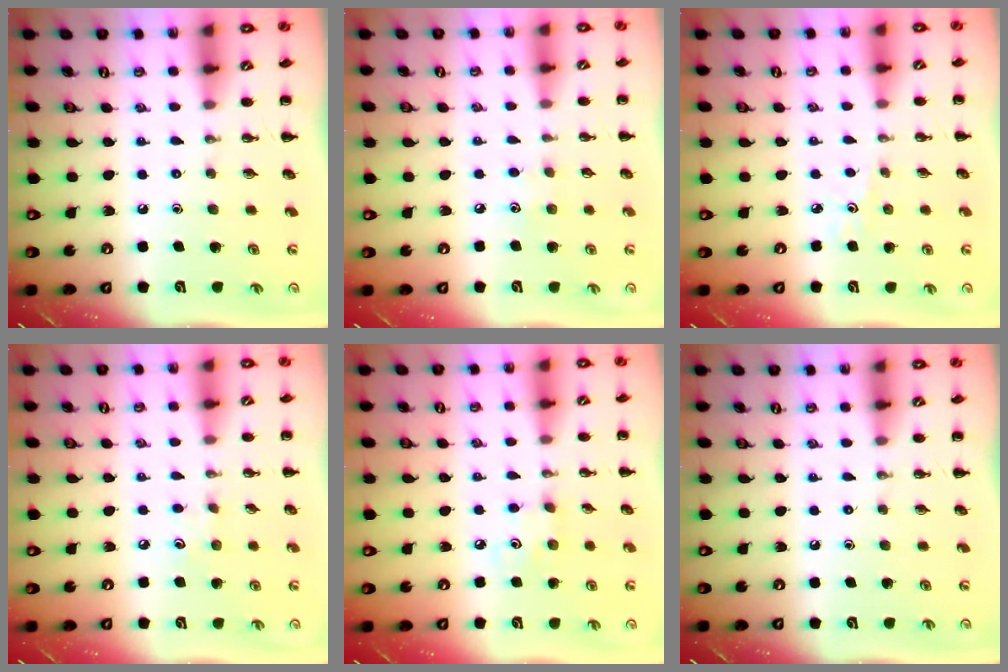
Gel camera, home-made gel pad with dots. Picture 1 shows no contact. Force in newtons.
{"total": 3.6, "press": 3.5, "slide": 0.8}
{"total": 2.2, "press": 2.0, "slide": 0.7}
{"total": 6.2, "press": 5.9, "slide": 1.8}
{"total": 3.4, "press": 3.3, "slide": 0.9}
{"total": 0.0}